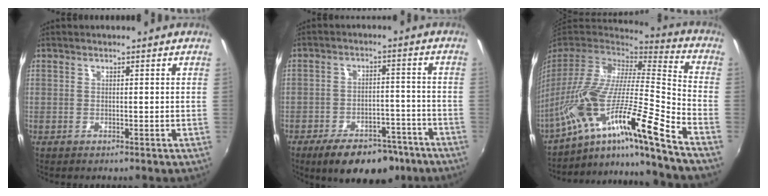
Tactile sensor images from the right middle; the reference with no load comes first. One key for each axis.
{"total": 13.2, "fx": -9.6, "fy": 6.2, "fz": 6.7, "tx": -0.125, "ty": 0.007, "tz": -0.129}
{"total": 23.2, "fx": -15.9, "fy": -0.1, "fz": 16.9, "tx": -0.260, "ty": -0.054, "tz": -0.281}